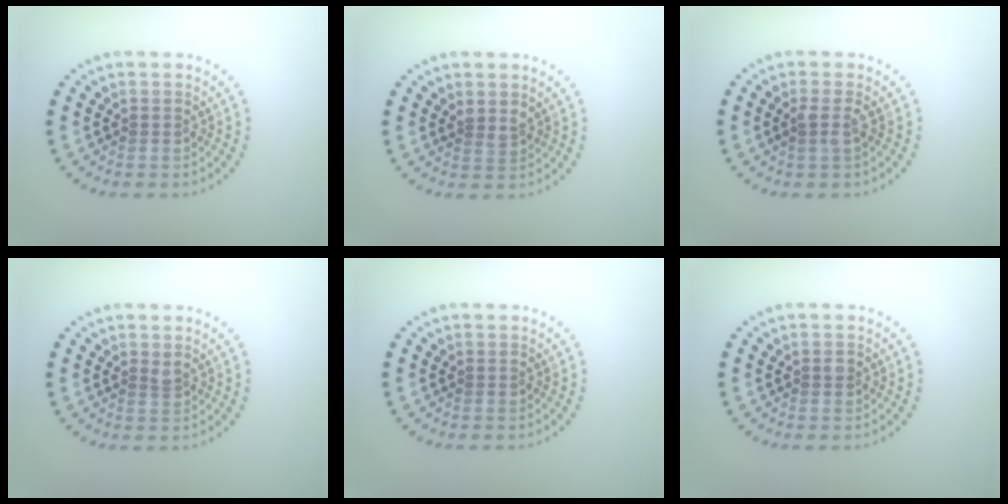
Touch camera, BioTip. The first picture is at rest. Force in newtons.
{"total": 1.4, "press": 1.0, "slide": 0.9}
{"total": 1.1, "press": 1.0, "slide": 0.5}
{"total": 0.8, "press": 0.5, "slide": 0.5}
{"total": 0.0}
{"total": 0.6, "press": 0.6, "slide": 0.1}